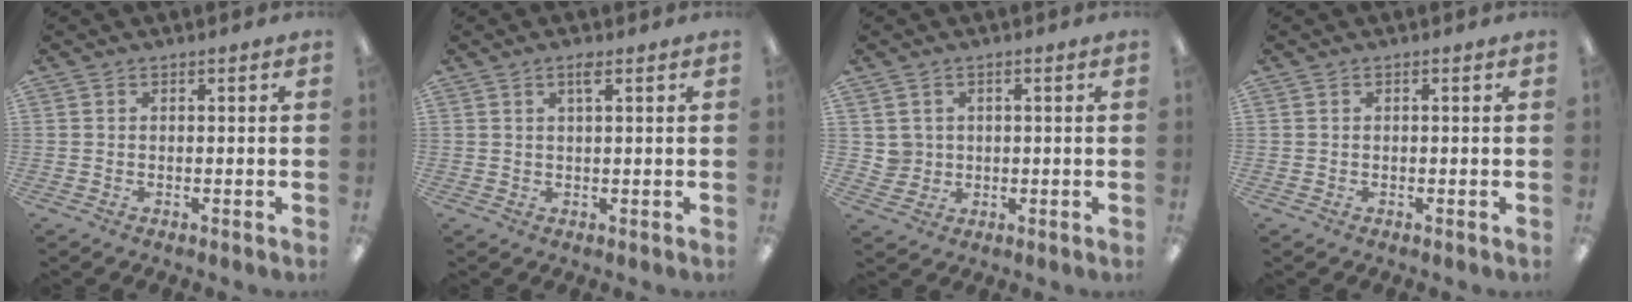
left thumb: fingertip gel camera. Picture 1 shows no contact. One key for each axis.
{"total": 2.4, "fx": 1.4, "fy": 0.5, "fz": 1.9, "tx": -0.034, "ty": 0.002, "tz": 0.021}
{"total": 3.2, "fx": 1.1, "fy": 3.0, "fz": -0.2, "tx": -0.006, "ty": 0.003, "tz": 0.021}
{"total": 0.0}